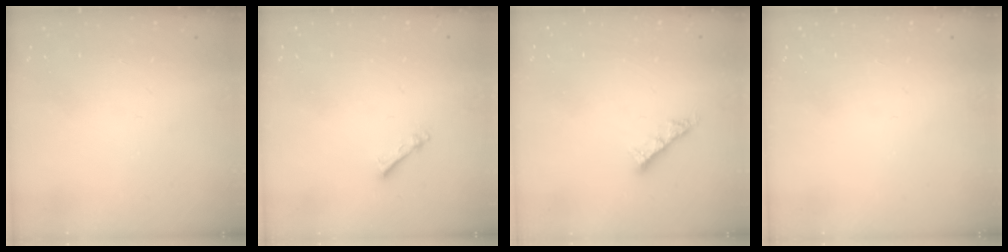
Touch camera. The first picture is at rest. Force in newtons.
{"total": 2.5, "press": 2.5, "slide": 0.4}
{"total": 5.0, "press": 5.0, "slide": 0.3}
{"total": 0.0}